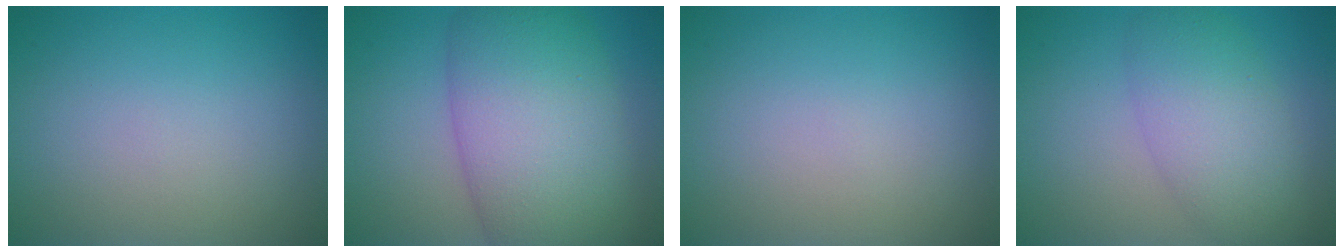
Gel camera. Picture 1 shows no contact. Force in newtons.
{"total": 11.3, "press": 11.3, "slide": 0.5}
{"total": 0.0}
{"total": 5.2, "press": 5.2, "slide": 0.3}